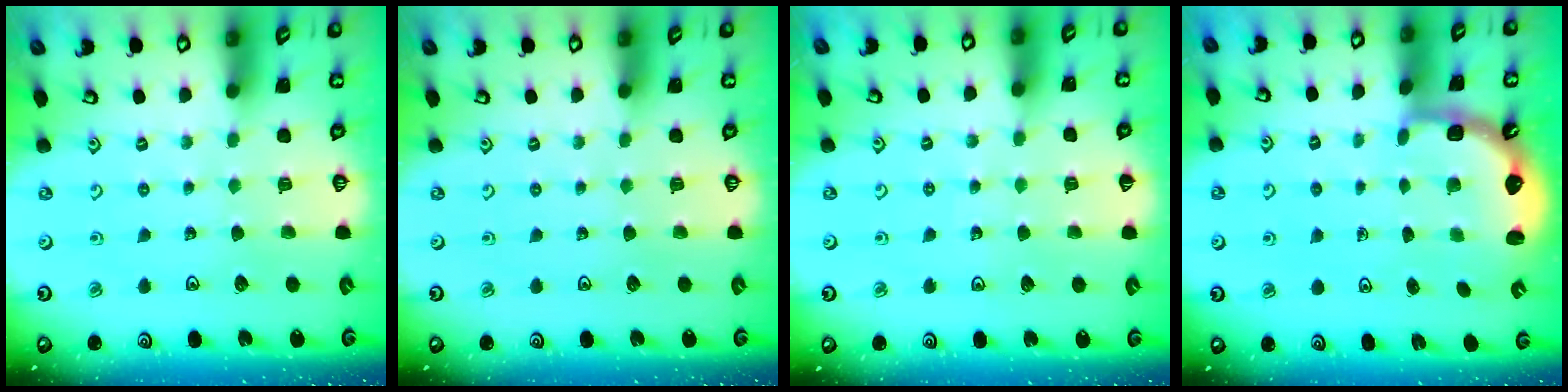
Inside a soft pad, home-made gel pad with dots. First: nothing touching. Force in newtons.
{"total": 0.0}
{"total": 4.2, "press": 4.2, "slide": 0.5}
{"total": 2.6, "press": 2.2, "slide": 1.4}